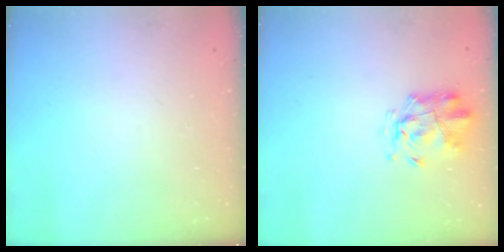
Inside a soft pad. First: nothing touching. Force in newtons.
{"total": 3.4, "press": 3.1, "slide": 1.4}